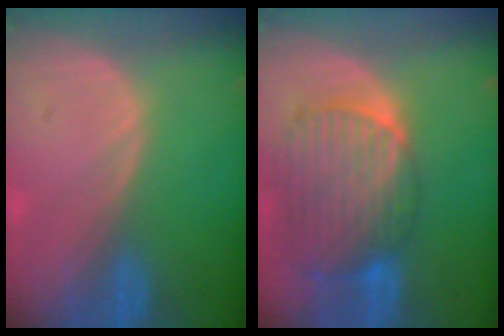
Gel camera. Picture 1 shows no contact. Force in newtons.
{"total": 10.6, "press": 9.0, "slide": 5.6}